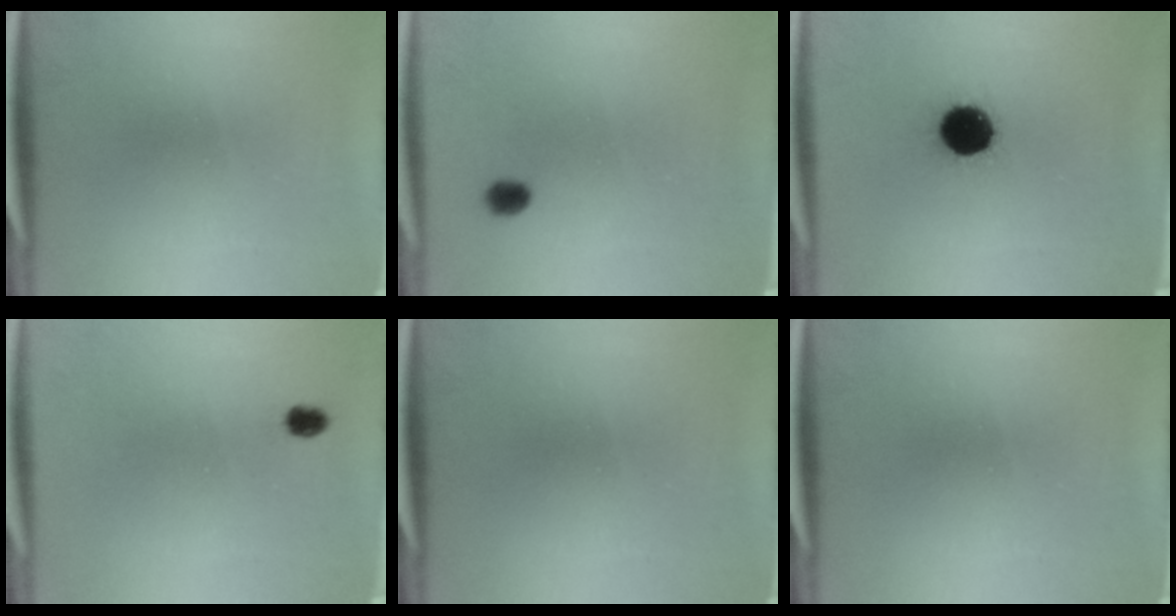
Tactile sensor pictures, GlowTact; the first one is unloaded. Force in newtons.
{"total": 2.7}
{"total": 13.1}
{"total": 1.9}
{"total": 0.0}
{"total": 0.0}